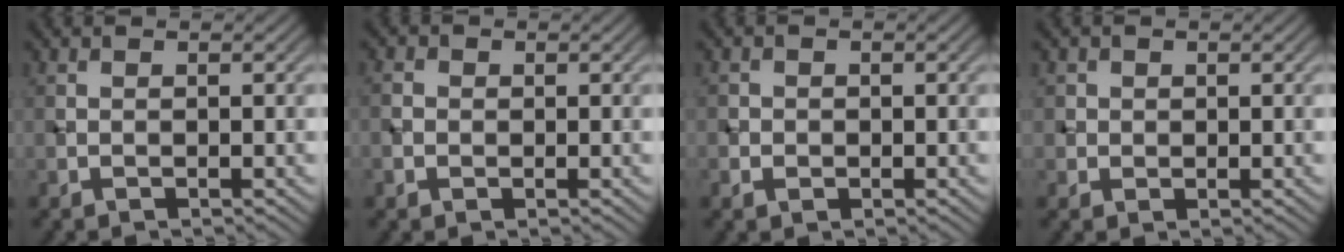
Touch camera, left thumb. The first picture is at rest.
{"total": 1.9, "force": [-0.2, 1.7, 0.7], "torque": [-0.021, -0.001, -0.005]}
{"total": 1.6, "force": [-0.3, 1.5, 0.5], "torque": [-0.007, -0.006, -0.008]}
{"total": 2.0, "force": [0.5, 1.8, 0.4], "torque": [-0.008, -0.006, 0.009]}